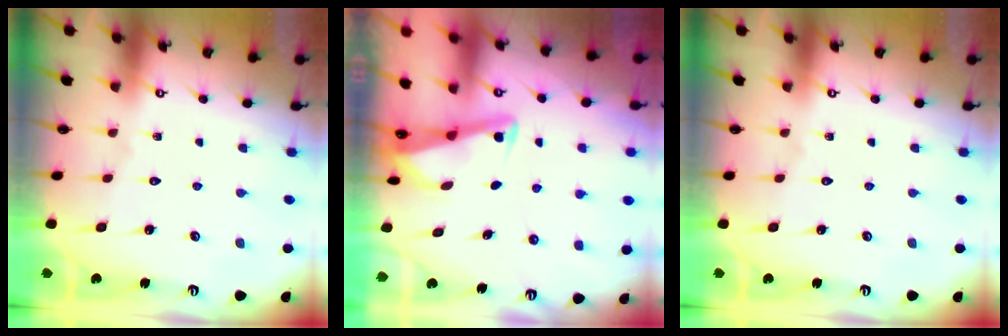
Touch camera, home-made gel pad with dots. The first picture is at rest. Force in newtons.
{"total": 3.0, "press": 2.9, "slide": 0.4}
{"total": 0.0}